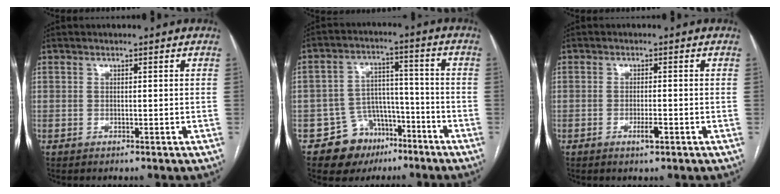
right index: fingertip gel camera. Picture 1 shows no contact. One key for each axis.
{"total": 9.3, "fx": -5.7, "fy": 7.0, "fz": 2.2, "tx": -0.026, "ty": 0.038, "tz": -0.082}
{"total": 2.2, "fx": -1.0, "fy": 0.3, "fz": 1.9, "tx": -0.032, "ty": -0.002, "tz": -0.016}